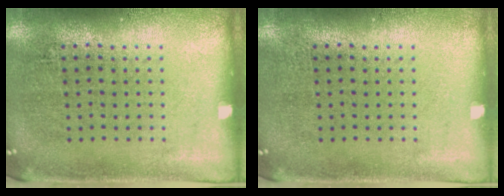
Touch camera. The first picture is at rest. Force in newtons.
{"total": 0.0}